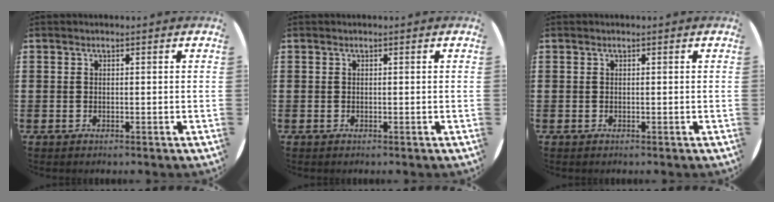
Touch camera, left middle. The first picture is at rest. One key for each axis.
{"total": 0.0}
{"total": 0.0}